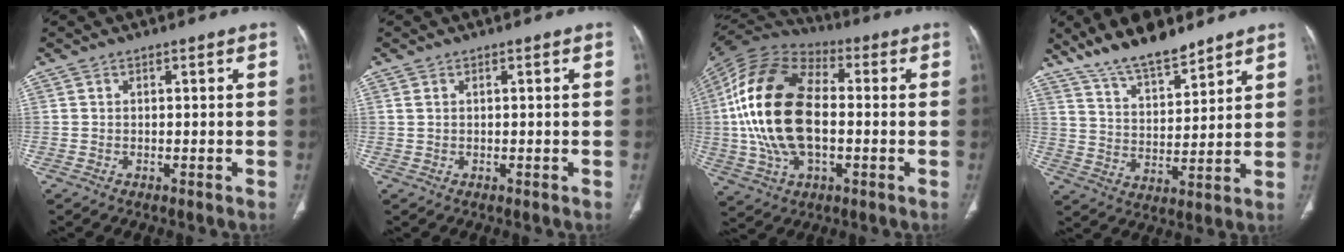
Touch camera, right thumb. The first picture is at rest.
{"total": 0.8, "force": [0.4, 0.3, 0.6], "torque": [-0.017, 0.009, 0.013]}
{"total": 23.1, "force": [-0.1, 13.1, 19.0], "torque": [-0.385, 0.015, -0.004]}
{"total": 12.6, "force": [10.4, 3.8, 6.1], "torque": [-0.081, -0.060, 0.188]}